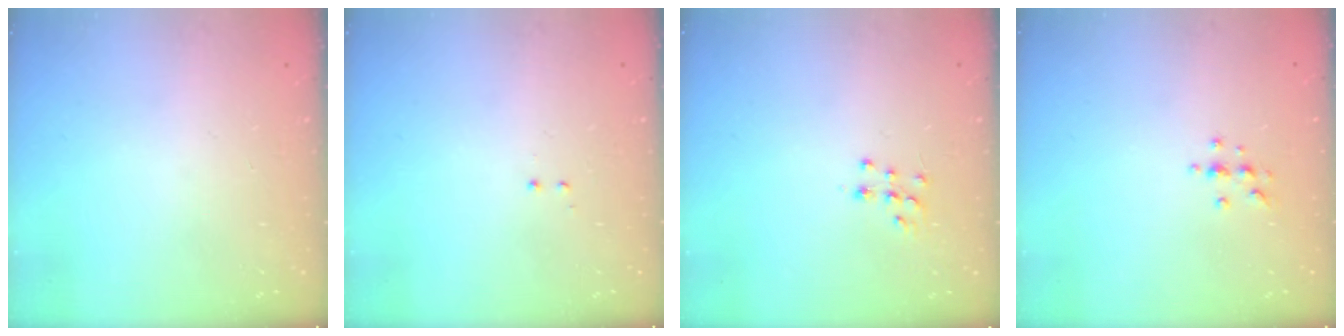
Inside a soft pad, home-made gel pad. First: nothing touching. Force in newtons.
{"total": 0.5, "press": 0.5, "slide": 0.3}
{"total": 7.0, "press": 7.0, "slide": 0.3}
{"total": 4.7, "press": 4.7, "slide": 0.6}